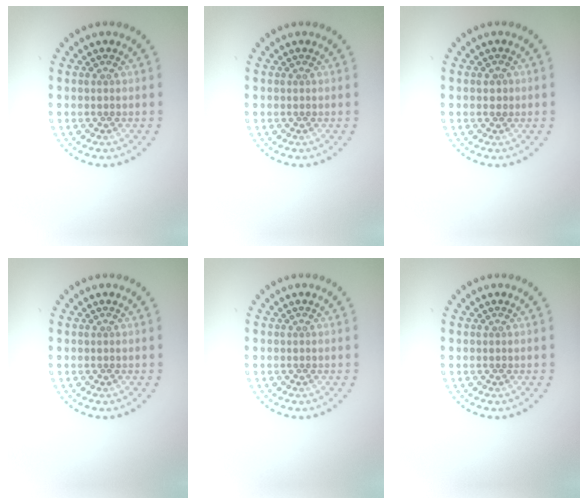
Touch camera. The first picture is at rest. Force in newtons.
{"total": 0.0}
{"total": 0.8, "press": 0.8, "slide": 0.2}
{"total": 0.0}
{"total": 0.0}
{"total": 0.0}